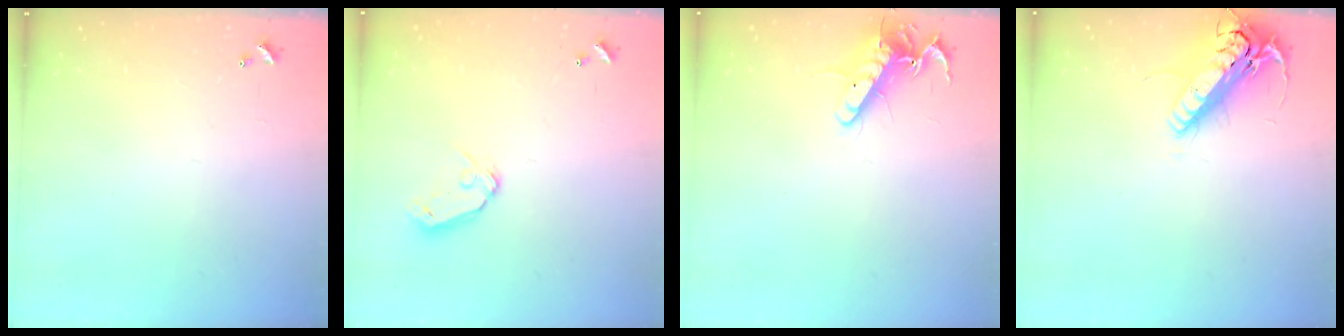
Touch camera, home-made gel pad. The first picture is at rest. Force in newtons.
{"total": 8.0, "press": 8.0, "slide": 1.0}
{"total": 13.7, "press": 13.6, "slide": 1.5}
{"total": 17.8, "press": 17.5, "slide": 3.4}